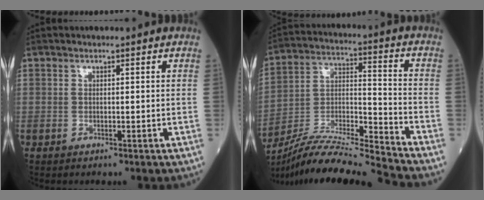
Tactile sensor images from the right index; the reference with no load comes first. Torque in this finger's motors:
{"motor_torque": [0.06, -0.44, 0.28, 0.04]}